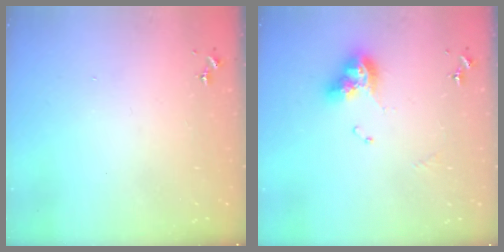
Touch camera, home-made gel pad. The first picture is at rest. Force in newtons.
{"total": 11.1, "press": 11.1, "slide": 1.0}